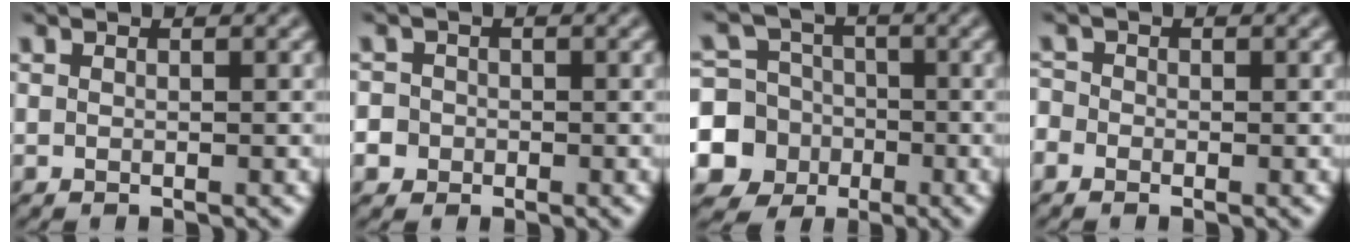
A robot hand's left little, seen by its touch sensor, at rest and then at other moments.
{"total": 5.0, "force": [-1.7, 4.5, 1.2], "torque": [-0.023, 0.006, -0.056]}
{"total": 10.7, "force": [-3.2, 9.9, 2.3], "torque": [-0.076, -0.012, -0.074]}
{"total": 1.7, "force": [-0.7, 1.4, 0.6], "torque": [-0.011, 0.010, -0.020]}